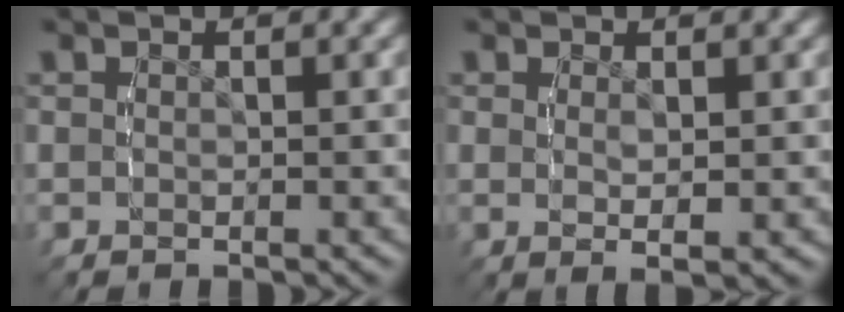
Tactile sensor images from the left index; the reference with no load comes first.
{"total": 1.5, "force": [0.3, -0.3, 1.5], "torque": [-0.024, -0.014, 0.017]}